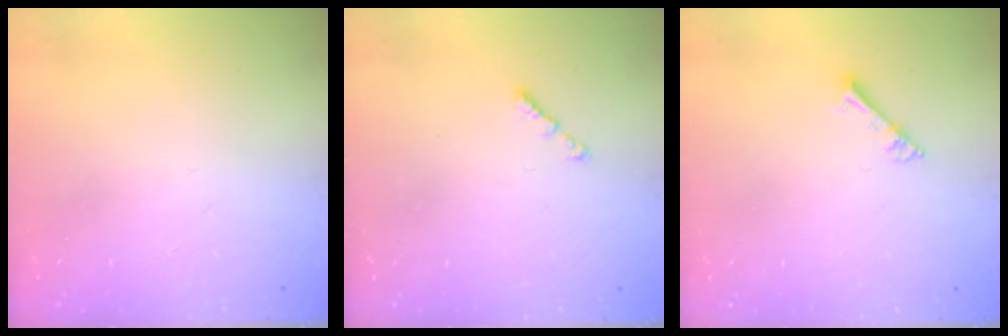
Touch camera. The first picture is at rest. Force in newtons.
{"total": 1.1, "press": 1.0, "slide": 0.4}
{"total": 4.1, "press": 4.1, "slide": 0.4}